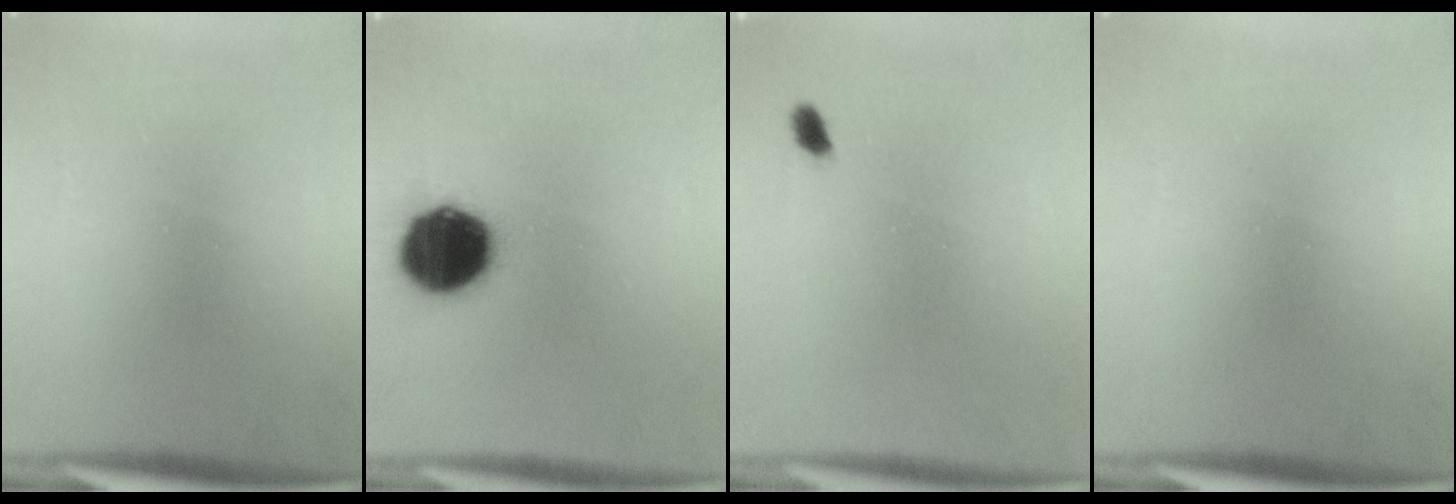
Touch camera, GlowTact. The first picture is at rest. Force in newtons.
{"total": 15.9}
{"total": 1.4}
{"total": 0.0}